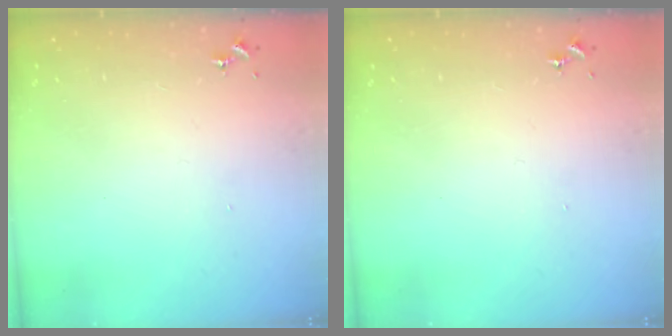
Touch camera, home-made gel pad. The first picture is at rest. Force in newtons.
{"total": 0.0}